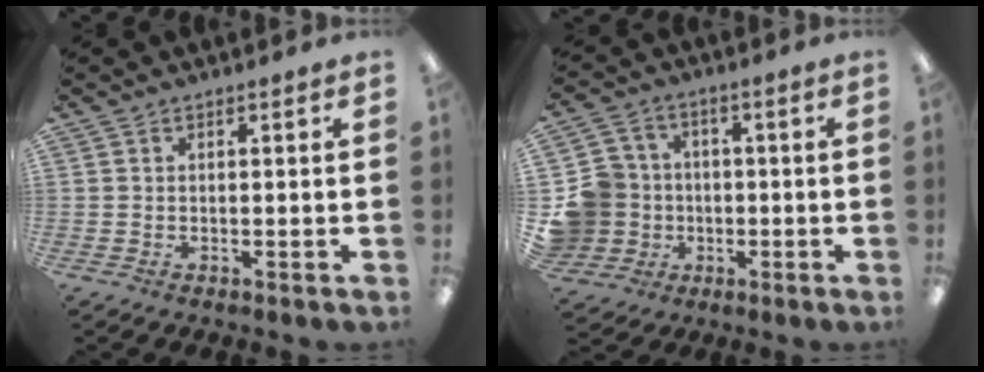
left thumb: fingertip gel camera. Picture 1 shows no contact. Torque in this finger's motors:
{"motor_torque": [-0.22, 0.75, -0.29, 0.28, 0.05]}